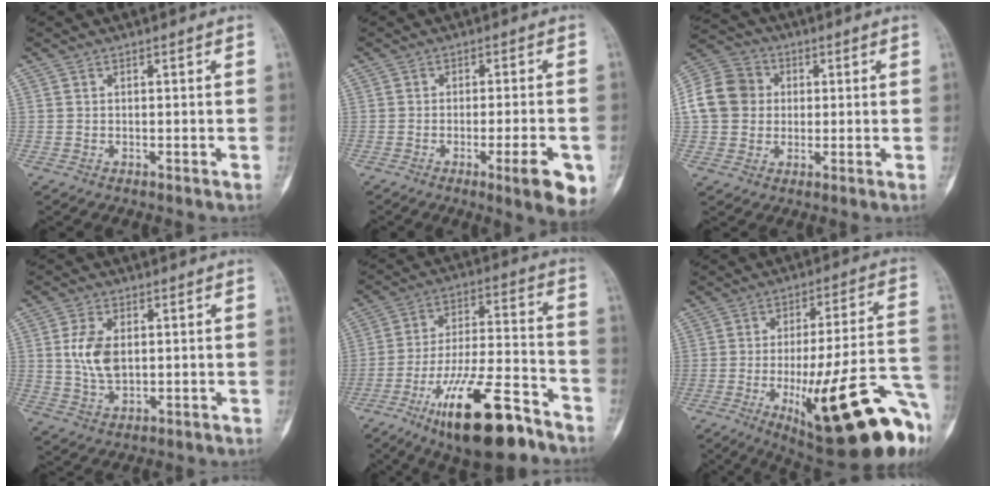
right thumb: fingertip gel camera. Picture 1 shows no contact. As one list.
[{"total": 8.8, "force": [-3.6, 1.5, 7.8], "torque": [-0.094, -0.002, -0.045]}, {"total": 11.6, "force": [0.9, 10.2, 5.5], "torque": [-0.096, 0.020, 0.007]}, {"total": 7.1, "force": [0.9, 4.4, 5.6], "torque": [-0.108, -0.005, 0.019]}, {"total": 20.9, "force": [-12.8, 6.5, 15.2], "torque": [-0.258, 0.072, -0.214]}, {"total": 27.8, "force": [-10.8, 6.5, 24.8], "torque": [-0.296, 0.033, -0.142]}]